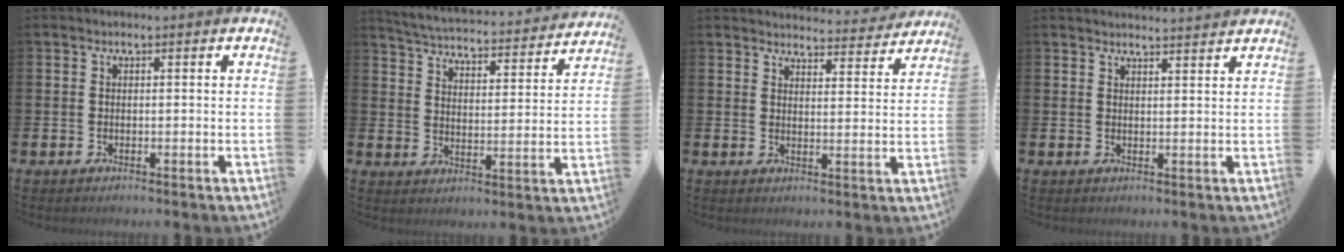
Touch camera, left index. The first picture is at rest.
{"total": 4.6, "force": [4.5, 0.5, 0.8], "torque": [-0.038, -0.045, 0.071]}
{"total": 4.2, "force": [4.2, 0.4, 0.1], "torque": [0.000, -0.034, 0.069]}
{"total": 2.6, "force": [2.5, -0.2, -0.1], "torque": [0.011, -0.019, 0.043]}